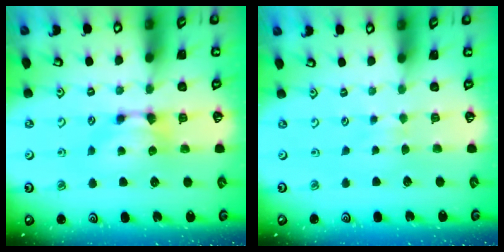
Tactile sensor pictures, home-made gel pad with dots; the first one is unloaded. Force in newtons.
{"total": 3.2, "press": 3.2, "slide": 0.3}